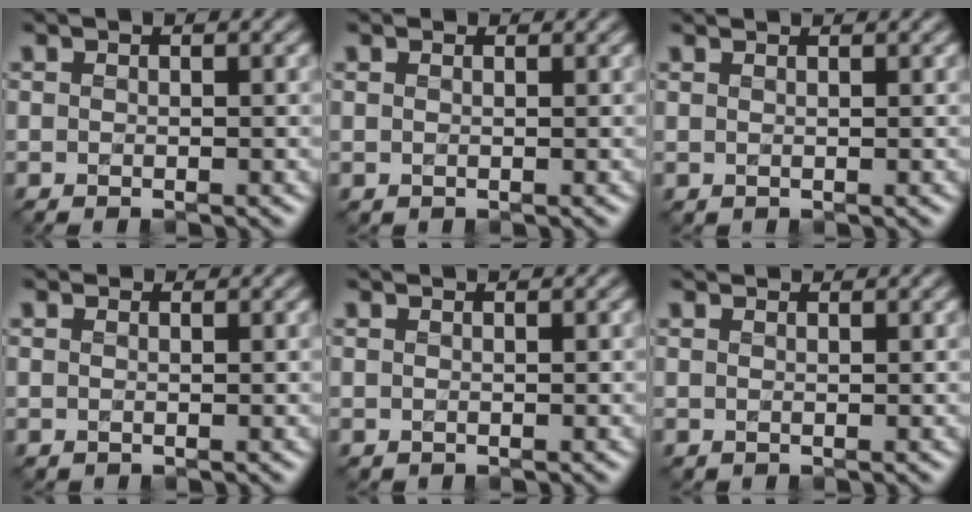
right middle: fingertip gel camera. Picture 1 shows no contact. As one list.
[{"total": 1.0, "force": [0.9, 0.0, -0.4], "torque": [0.000, -0.008, 0.007]}, {"total": 2.0, "force": [1.9, 0.5, 0.4], "torque": [0.001, 0.001, 0.007]}, {"total": 1.8, "force": [1.7, 0.3, 0.0], "torque": [-0.004, -0.006, 0.014]}, {"total": 1.3, "force": [1.3, 0.2, 0.0], "torque": [0.000, -0.004, 0.009]}, {"total": 3.0, "force": [2.8, 0.7, 0.7], "torque": [-0.005, 0.007, 0.018]}]